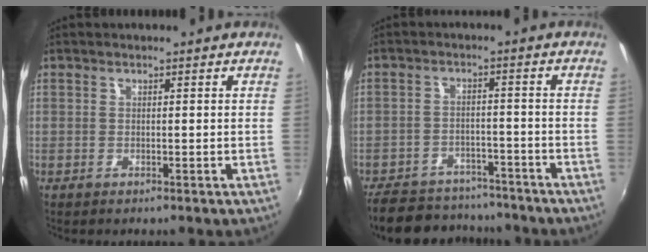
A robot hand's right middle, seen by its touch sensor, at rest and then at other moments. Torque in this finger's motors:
{"motor_torque": [0.09, -0.43, -0.06, 0.00]}